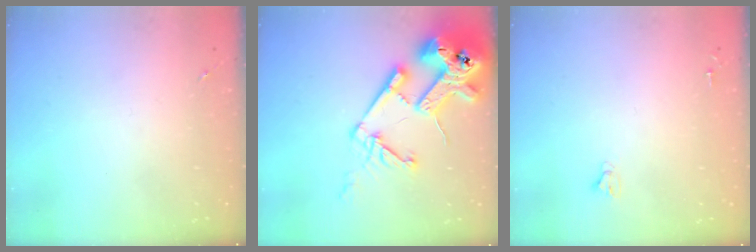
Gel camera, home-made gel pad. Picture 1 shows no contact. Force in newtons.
{"total": 21.7, "press": 21.5, "slide": 2.7}
{"total": 2.4, "press": 2.4, "slide": 0.2}